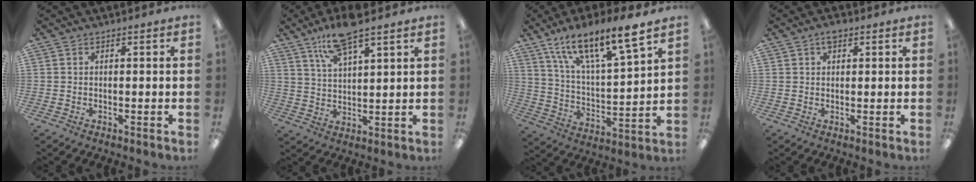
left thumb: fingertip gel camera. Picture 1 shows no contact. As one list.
[{"total": 10.4, "force": [7.8, 2.8, 6.2], "torque": [-0.120, -0.029, 0.140]}, {"total": 16.2, "force": [12.9, 3.0, 9.4], "torque": [-0.166, -0.084, 0.217]}, {"total": 2.3, "force": [1.5, 1.2, 1.2], "torque": [-0.018, -0.001, 0.025]}]